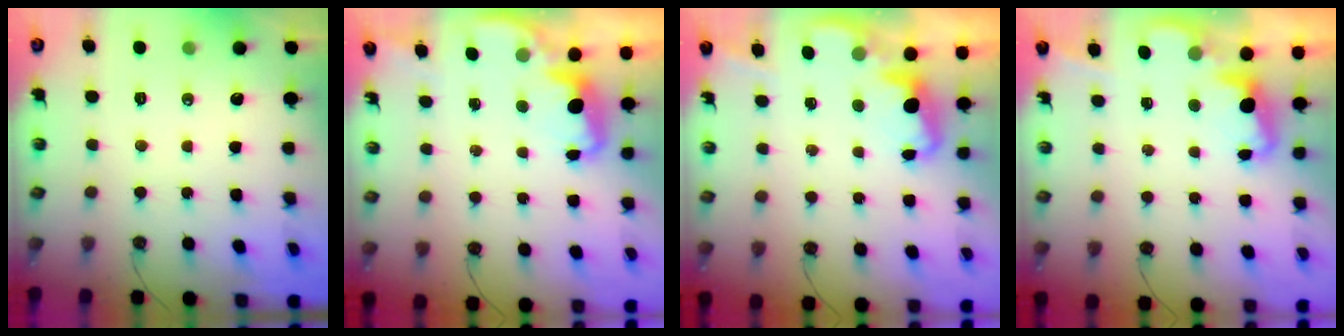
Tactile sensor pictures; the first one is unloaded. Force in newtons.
{"total": 2.3, "press": 2.3, "slide": 0.5}
{"total": 2.3, "press": 2.2, "slide": 0.5}
{"total": 2.5, "press": 2.4, "slide": 0.5}